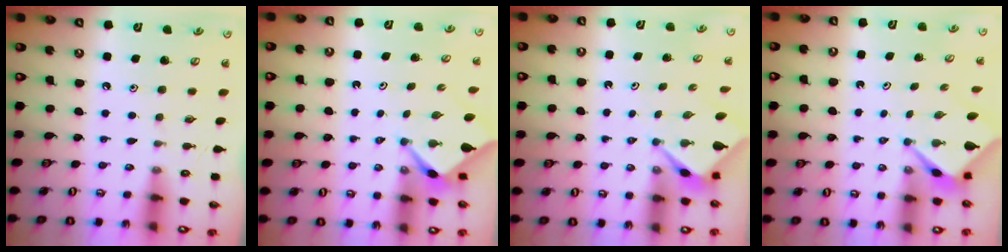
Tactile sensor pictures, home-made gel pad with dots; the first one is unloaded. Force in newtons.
{"total": 2.4, "press": 2.4, "slide": 0.3}
{"total": 2.6, "press": 2.6, "slide": 0.1}
{"total": 2.6, "press": 2.6, "slide": 0.1}